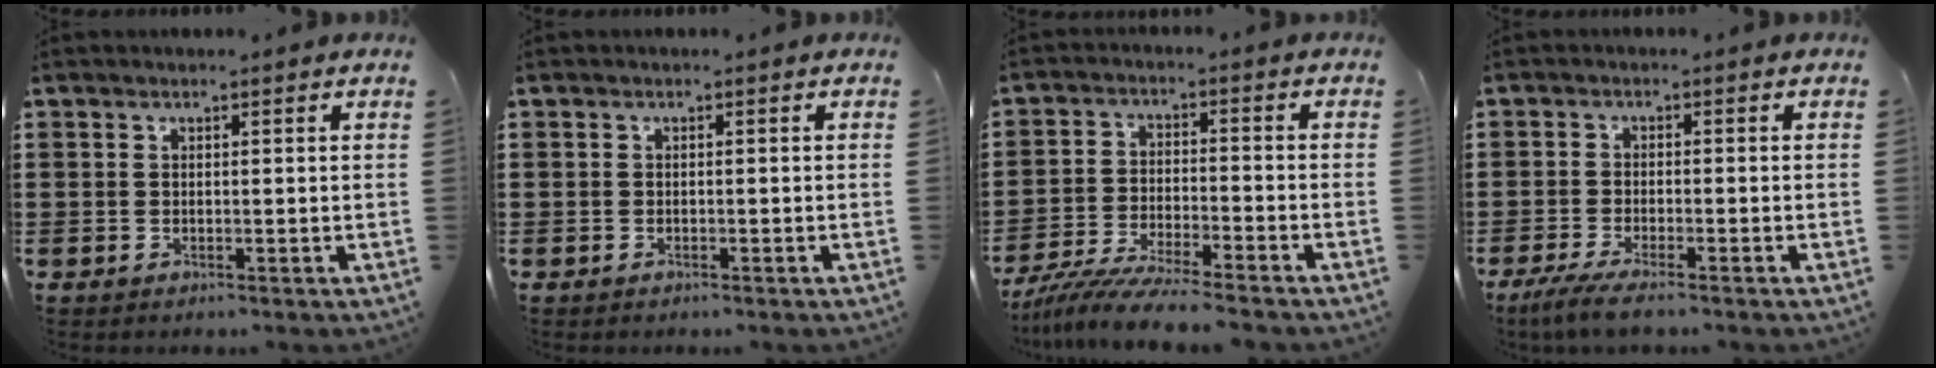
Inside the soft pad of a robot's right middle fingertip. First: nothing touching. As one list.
[{"total": 0.5, "force": [-0.4, 0.2, 0.2], "torque": [-0.004, -0.002, -0.009]}, {"total": 7.5, "force": [-7.1, -0.1, 2.5], "torque": [-0.058, -0.008, -0.139]}, {"total": 3.6, "force": [-3.0, 0.1, 1.9], "torque": [-0.047, -0.011, -0.061]}]